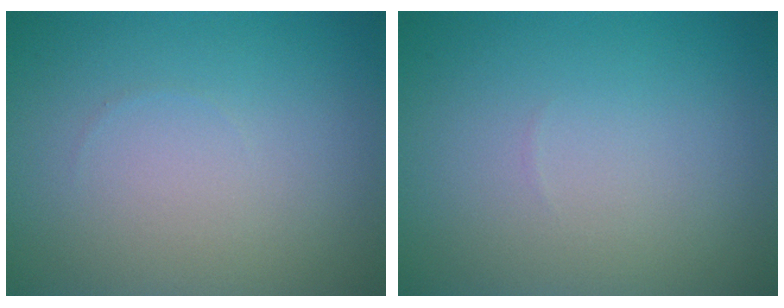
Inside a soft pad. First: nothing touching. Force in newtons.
{"total": 0.0}